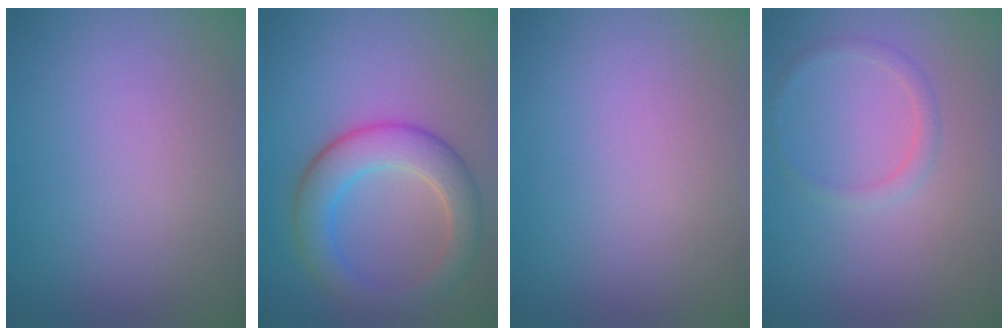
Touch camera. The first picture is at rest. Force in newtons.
{"total": 5.7, "press": 5.7, "slide": 0.1}
{"total": 0.0}
{"total": 1.1, "press": 1.1, "slide": 0.1}